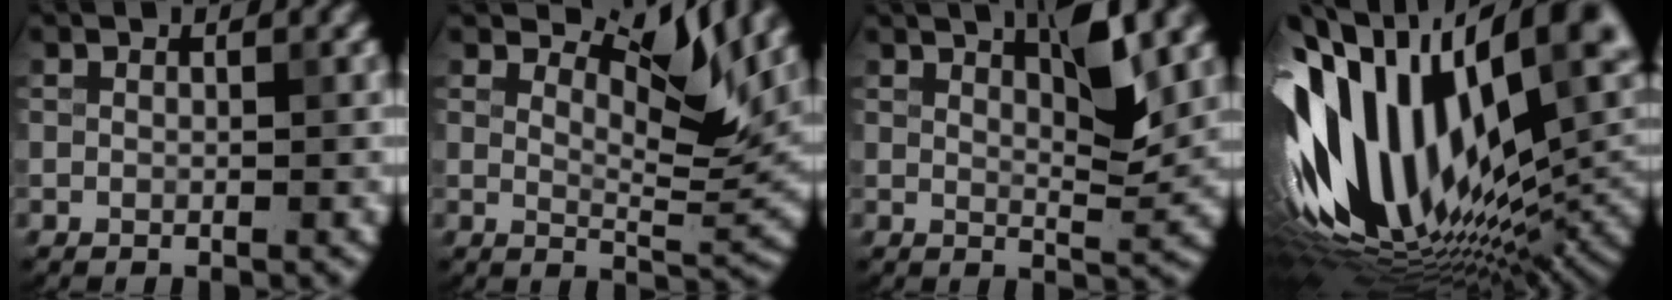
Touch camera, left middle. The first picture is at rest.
{"total": 5.2, "force": [3.5, 1.1, 3.7], "torque": [-0.069, 0.001, 0.073]}
{"total": 3.2, "force": [1.5, 0.2, 2.8], "torque": [-0.058, -0.003, 0.043]}
{"total": 16.7, "force": [0.5, 9.0, 14.1], "torque": [-0.283, 0.005, 0.018]}